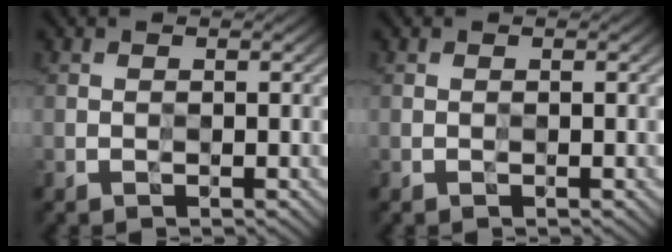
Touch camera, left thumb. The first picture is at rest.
{"total": 0.0}